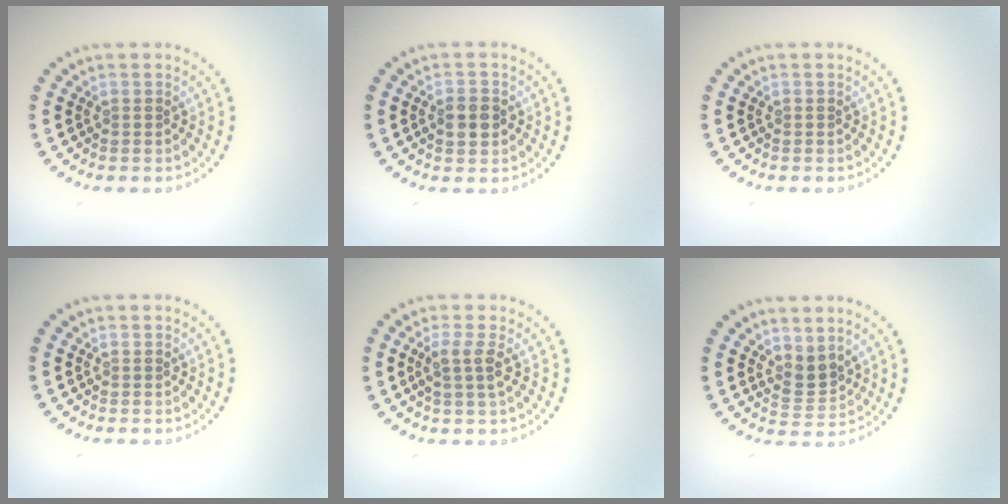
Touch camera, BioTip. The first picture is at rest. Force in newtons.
{"total": 2.7, "press": 2.7, "slide": 0.3}
{"total": 0.0}
{"total": 0.0}
{"total": 2.1, "press": 1.7, "slide": 1.1}
{"total": 2.2, "press": 1.6, "slide": 1.5}